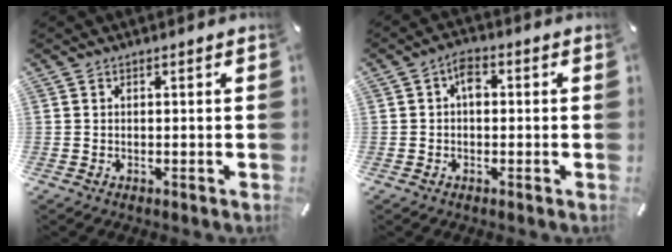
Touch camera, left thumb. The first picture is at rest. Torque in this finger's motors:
{"motor_torque": [0.87, 0.87, 0.63, -0.03, 0.25]}